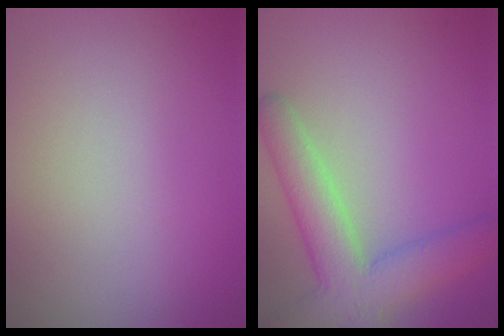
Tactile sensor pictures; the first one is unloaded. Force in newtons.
{"total": 6.3, "press": 6.3, "slide": 0.4}